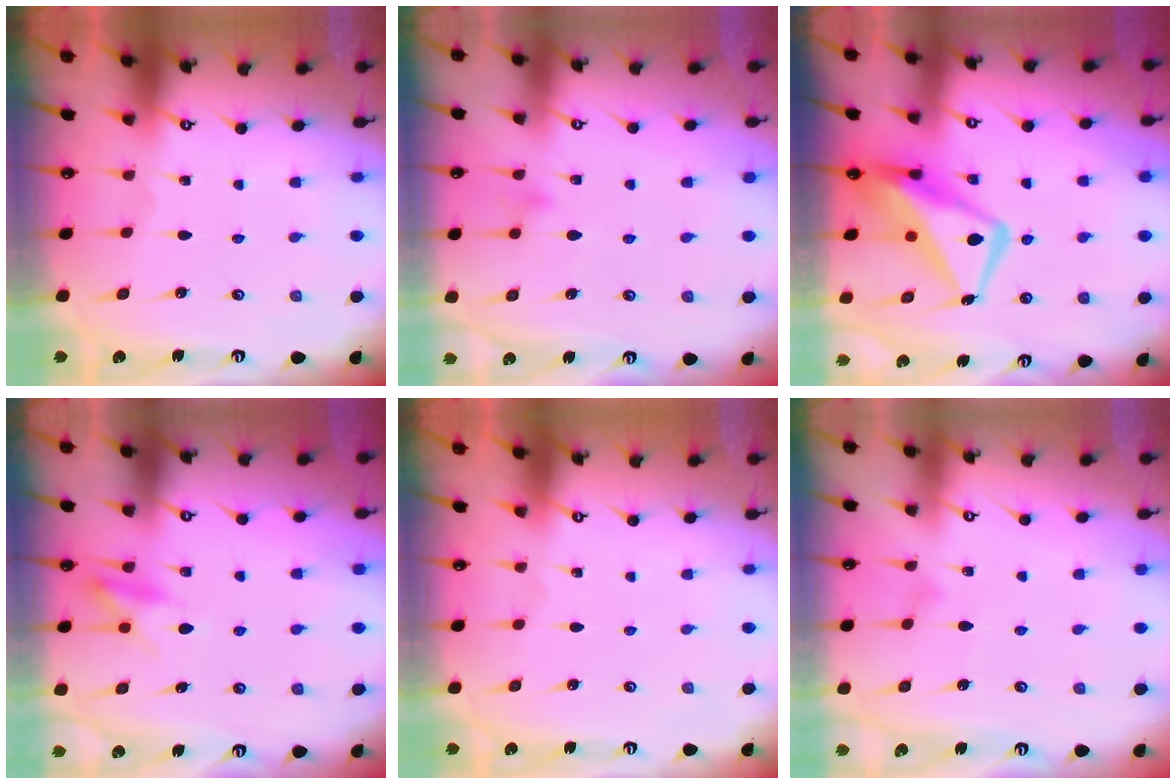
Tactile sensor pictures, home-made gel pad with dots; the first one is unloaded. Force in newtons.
{"total": 10.8, "press": 10.7, "slide": 0.5}
{"total": 14.7, "press": 14.5, "slide": 2.3}
{"total": 10.5, "press": 10.4, "slide": 1.2}
{"total": 0.0}
{"total": 4.9, "press": 4.9, "slide": 0.4}